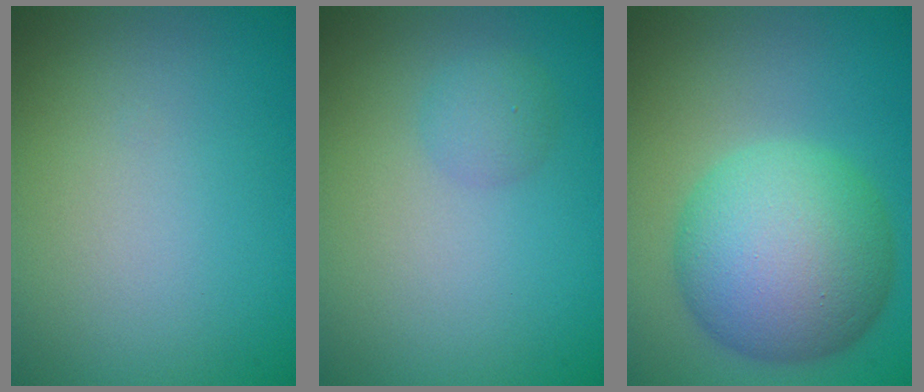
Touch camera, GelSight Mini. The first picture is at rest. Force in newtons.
{"total": 1.5, "press": 1.5, "slide": 0.0}
{"total": 9.9, "press": 9.9, "slide": 0.3}